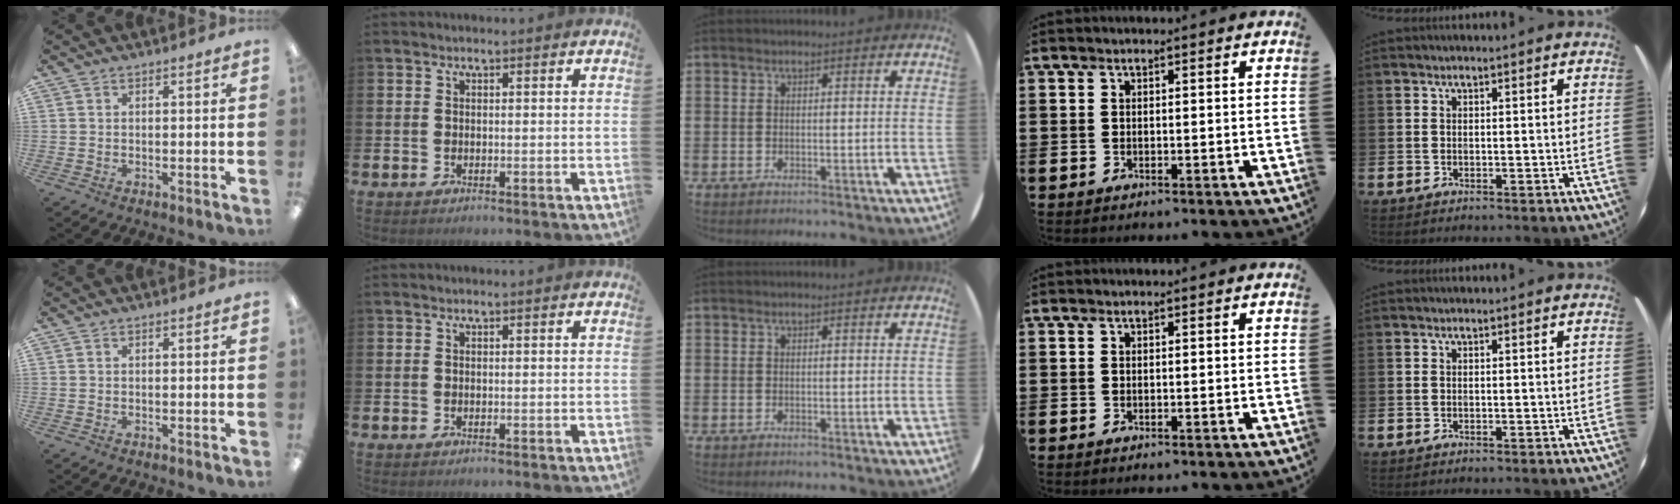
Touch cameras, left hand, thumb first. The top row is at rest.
{}